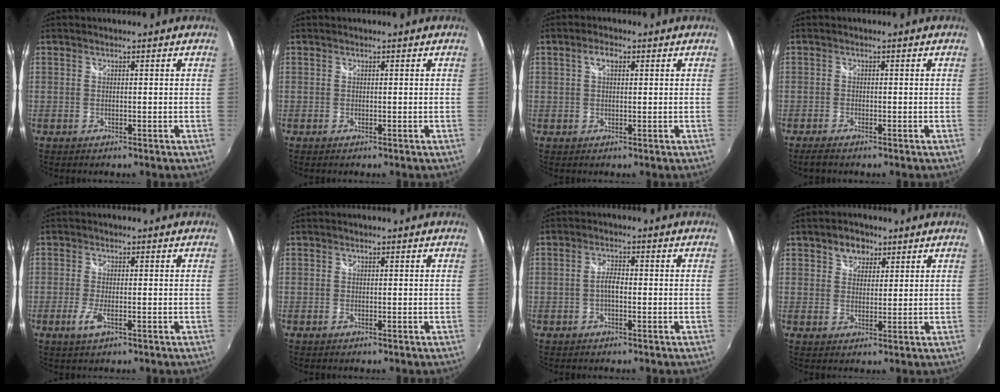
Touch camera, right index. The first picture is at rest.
{"total": 0.0}
{"total": 2.6, "force": [0.9, 1.3, 2.0], "torque": [-0.036, 0.008, 0.014]}
{"total": 2.5, "force": [-2.1, 0.7, 1.3], "torque": [-0.033, -0.008, -0.039]}
{"total": 3.5, "force": [-1.5, 0.8, 3.1], "torque": [-0.068, -0.008, -0.027]}
{"total": 0.0}
{"total": 2.5, "force": [-0.7, 0.9, 2.2], "torque": [-0.044, 0.006, -0.014]}
{"total": 4.3, "force": [2.5, 3.2, 1.5], "torque": [-0.015, 0.011, 0.042]}